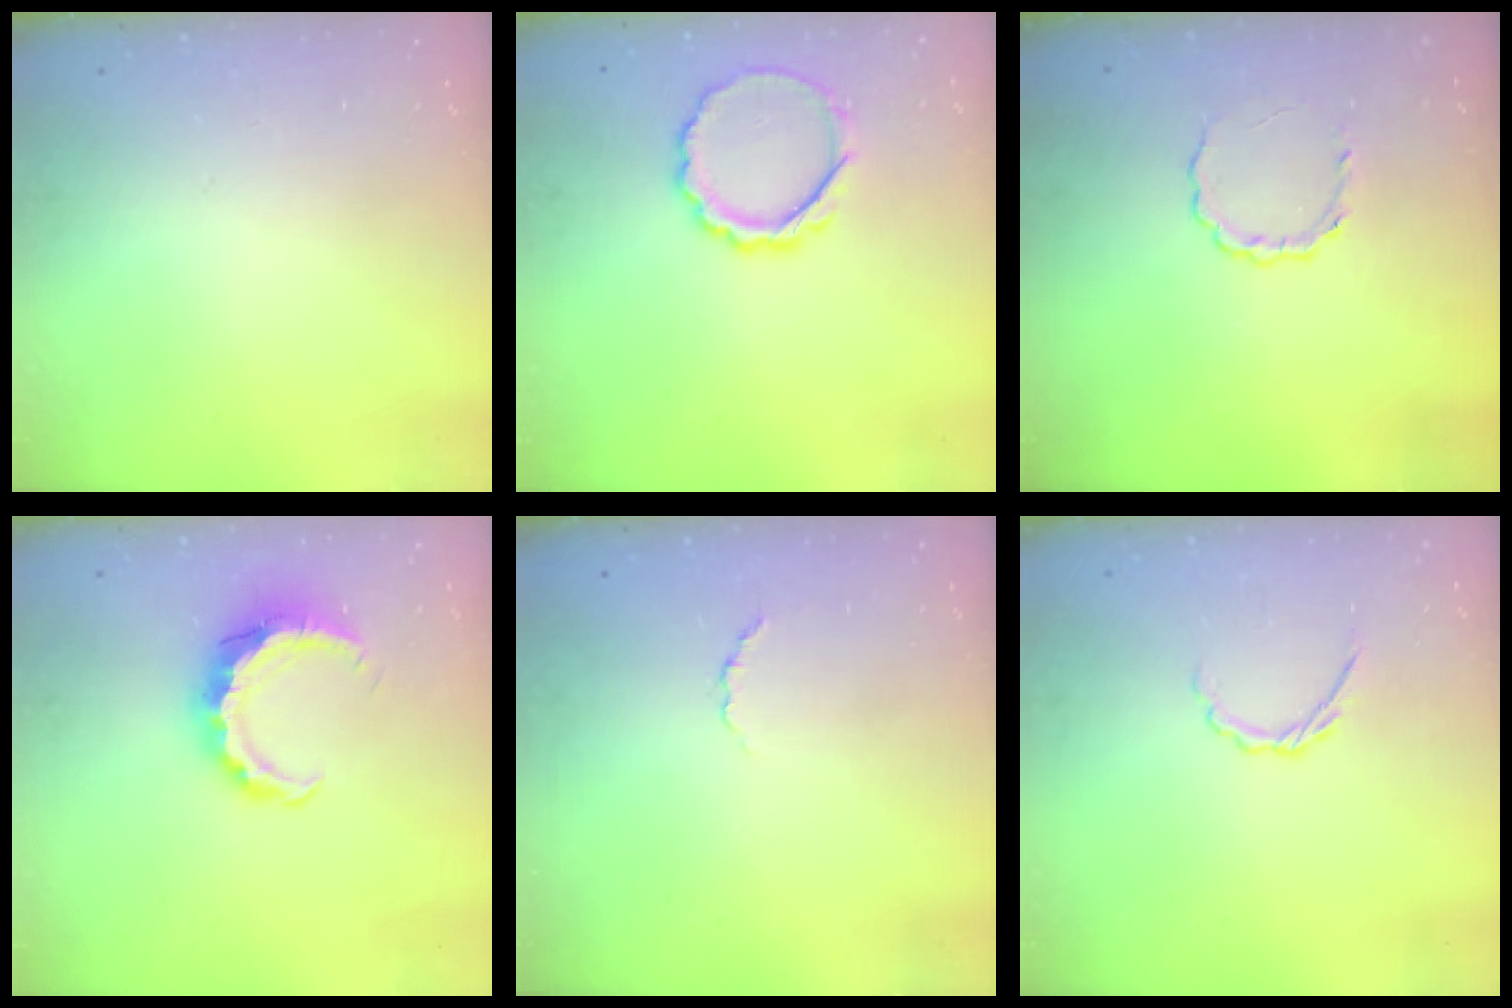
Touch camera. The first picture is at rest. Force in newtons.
{"total": 8.7, "press": 8.6, "slide": 1.0}
{"total": 2.8, "press": 2.8, "slide": 0.4}
{"total": 9.3, "press": 9.2, "slide": 1.4}
{"total": 2.2, "press": 2.0, "slide": 0.8}
{"total": 3.2, "press": 3.0, "slide": 1.0}